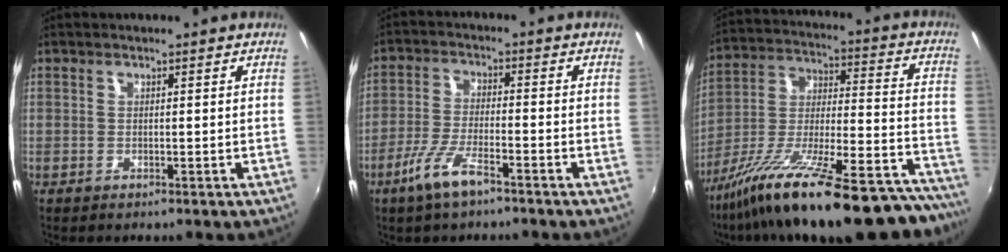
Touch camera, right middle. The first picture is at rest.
{"total": 6.5, "force": [-3.9, 1.4, 5.0], "torque": [-0.110, -0.006, -0.080]}
{"total": 31.7, "force": [-25.4, 6.4, 17.9], "torque": [-0.254, -0.032, -0.374]}